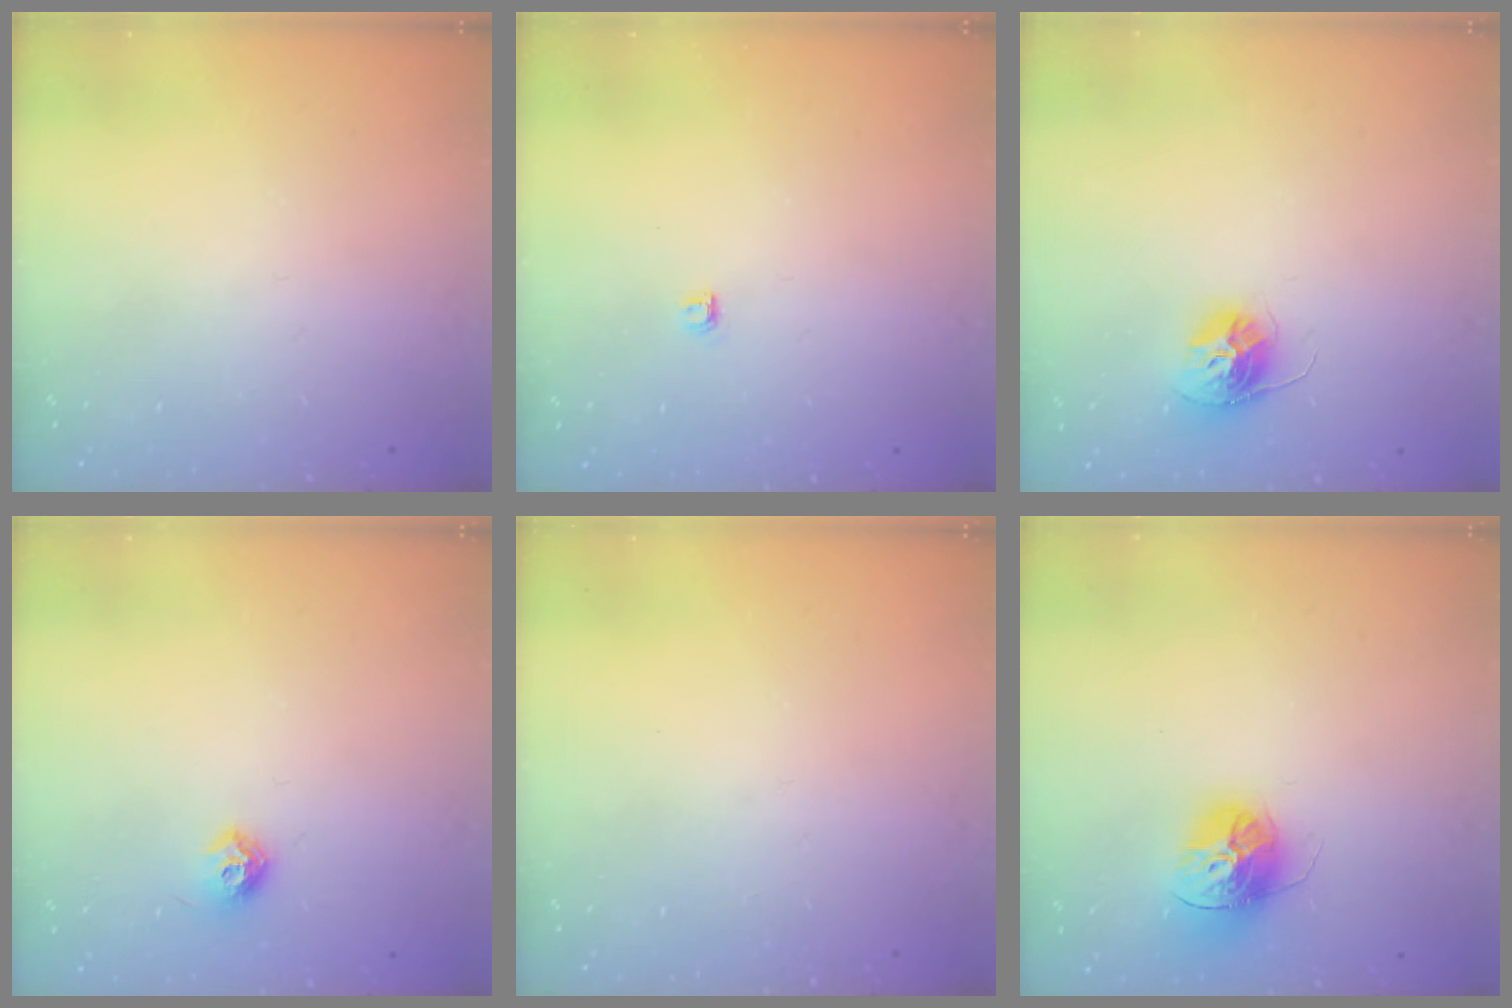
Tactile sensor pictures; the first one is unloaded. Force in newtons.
{"total": 2.8, "press": 2.8, "slide": 0.4}
{"total": 11.3, "press": 11.2, "slide": 0.8}
{"total": 7.9, "press": 7.8, "slide": 0.9}
{"total": 0.0}
{"total": 15.0, "press": 14.9, "slide": 1.3}